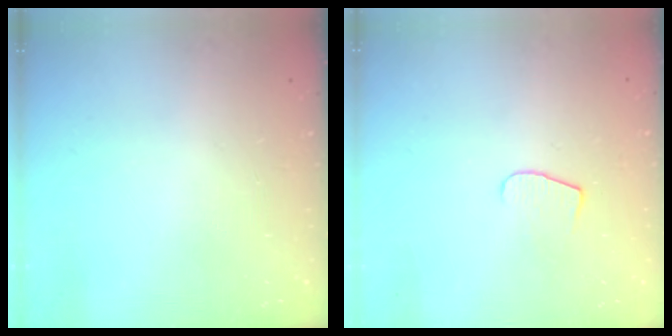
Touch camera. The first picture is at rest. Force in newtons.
{"total": 5.5, "press": 5.5, "slide": 0.5}